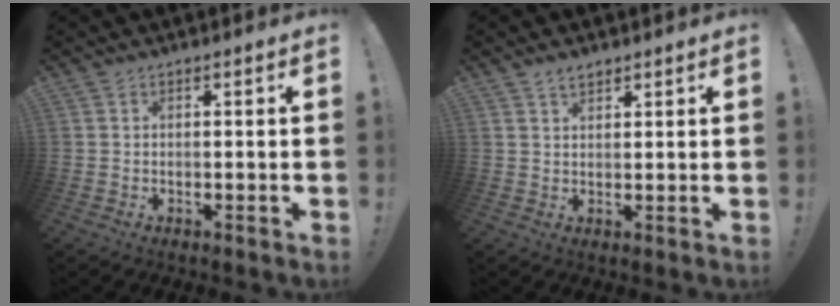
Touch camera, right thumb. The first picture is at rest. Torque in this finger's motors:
{"motor_torque": [-0.20, 0.12, 0.09, -0.03, -0.01]}